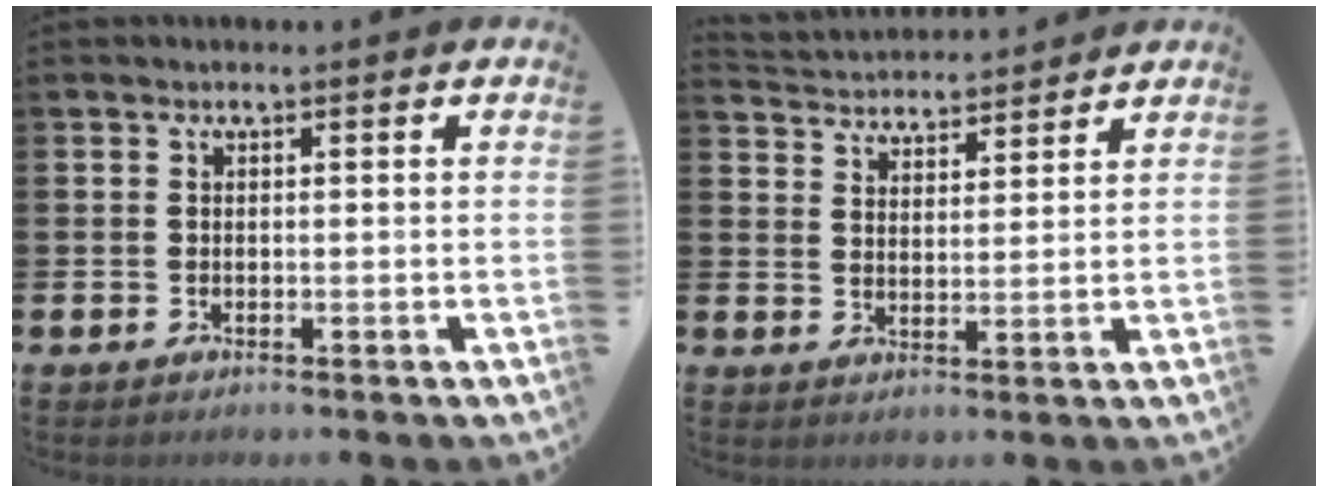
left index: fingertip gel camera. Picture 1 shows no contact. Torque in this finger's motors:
{"motor_torque": [1.00, -1.14, 0.28, 0.01]}